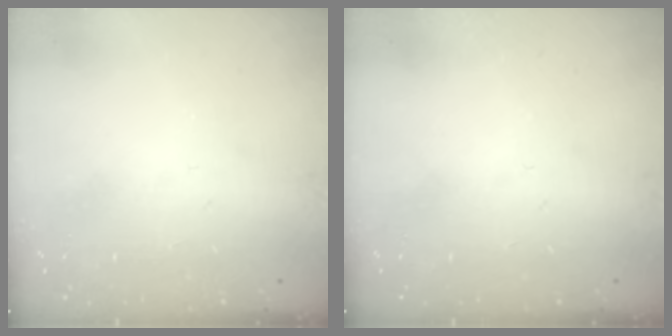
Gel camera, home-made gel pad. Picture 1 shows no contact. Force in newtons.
{"total": 0.0}